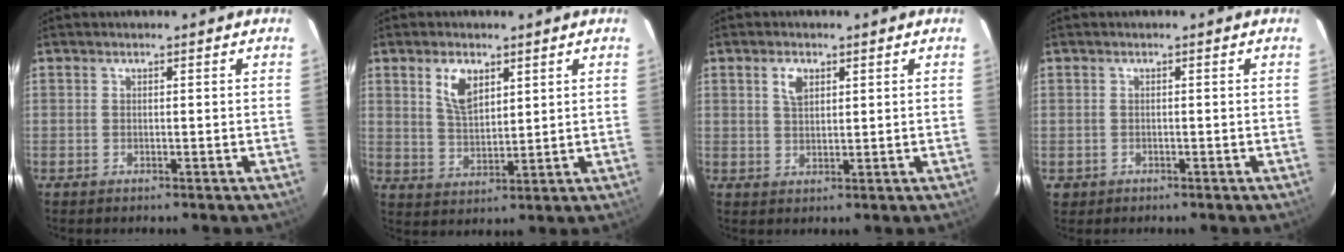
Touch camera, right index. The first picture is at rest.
{"total": 6.6, "force": [3.3, 3.4, 4.6], "torque": [-0.085, 0.005, 0.069]}
{"total": 3.4, "force": [1.6, 2.0, 2.3], "torque": [-0.041, 0.007, 0.031]}
{"total": 1.6, "force": [-0.4, 1.6, 0.2], "torque": [-0.006, 0.001, -0.003]}